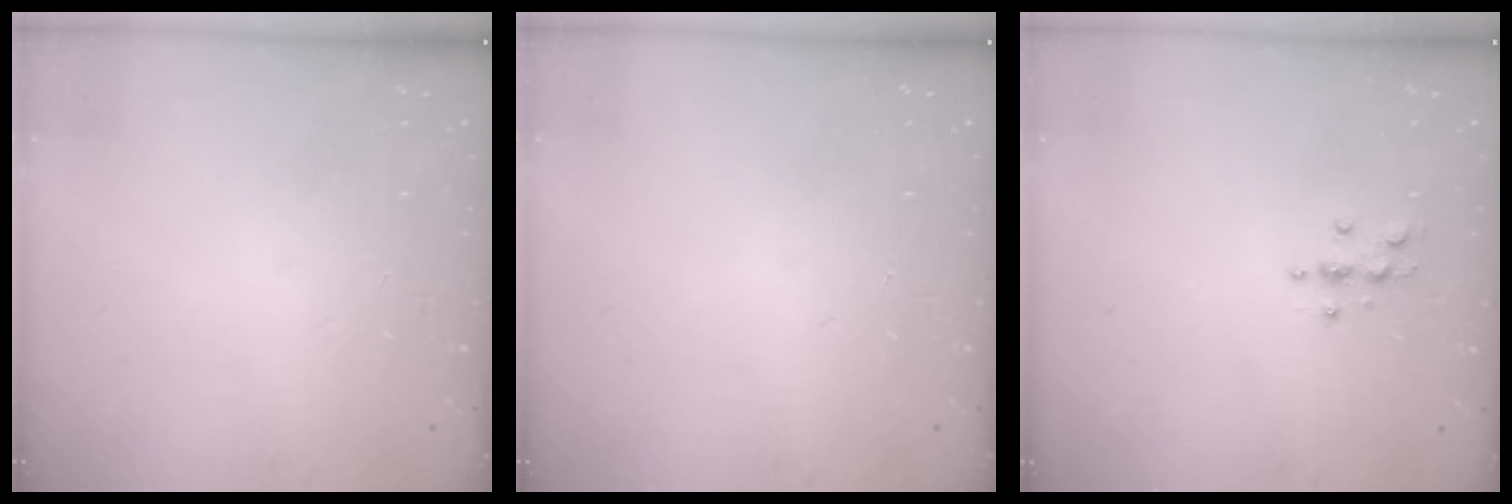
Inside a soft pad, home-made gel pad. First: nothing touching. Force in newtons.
{"total": 0.0}
{"total": 3.2, "press": 3.2, "slide": 0.5}